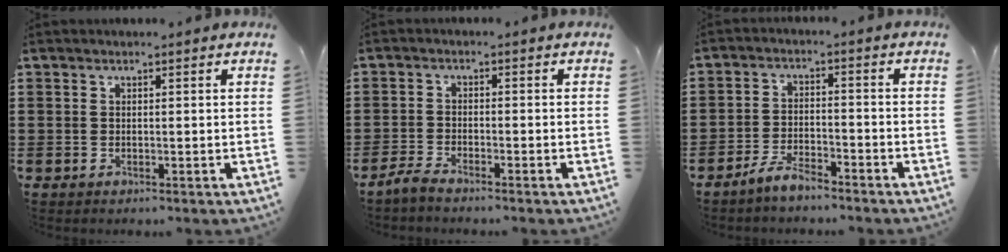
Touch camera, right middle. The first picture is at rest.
{"total": 2.5, "force": [-2.3, 0.3, 0.9], "torque": [-0.031, 0.003, -0.052]}
{"total": 4.6, "force": [-4.3, 1.0, 1.4], "torque": [-0.030, 0.009, -0.087]}